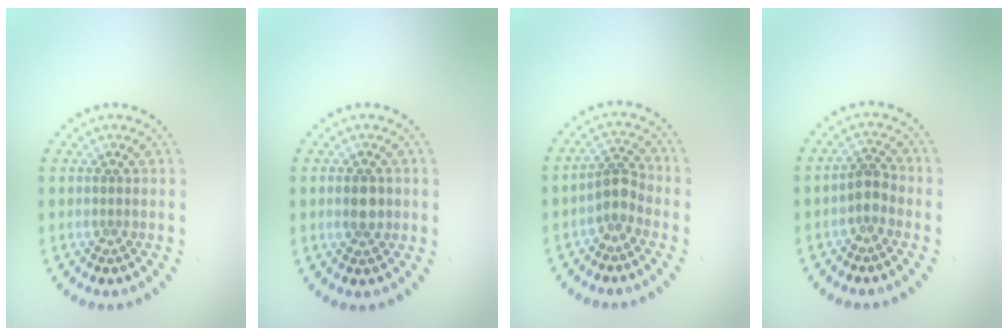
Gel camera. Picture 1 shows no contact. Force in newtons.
{"total": 2.6, "press": 2.6, "slide": 0.1}
{"total": 2.3, "press": 1.9, "slide": 1.4}
{"total": 1.8, "press": 1.6, "slide": 0.9}